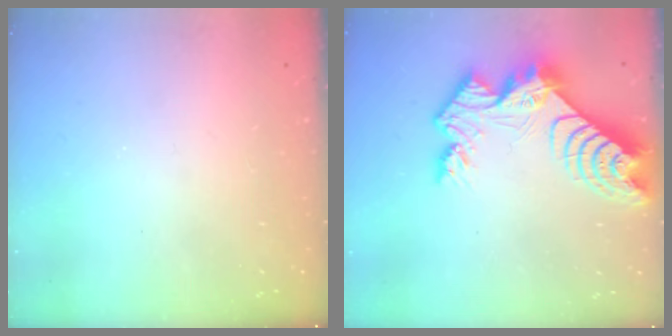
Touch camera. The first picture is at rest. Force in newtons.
{"total": 13.2, "press": 13.2, "slide": 1.0}